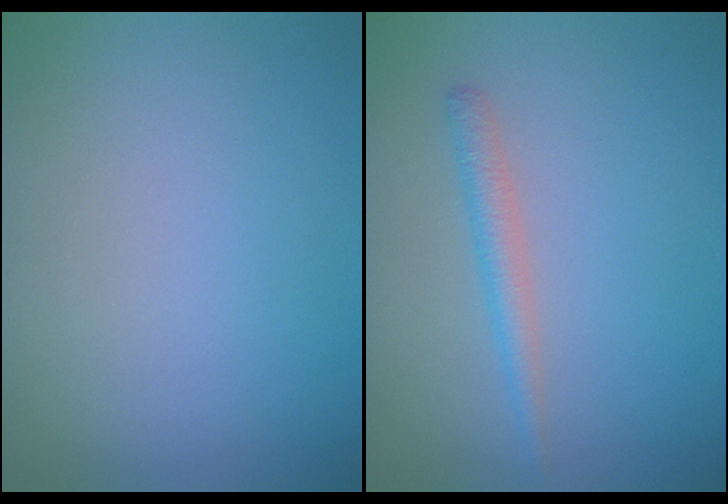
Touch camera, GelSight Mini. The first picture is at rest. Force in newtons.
{"total": 1.7, "press": 1.7, "slide": 0.0}